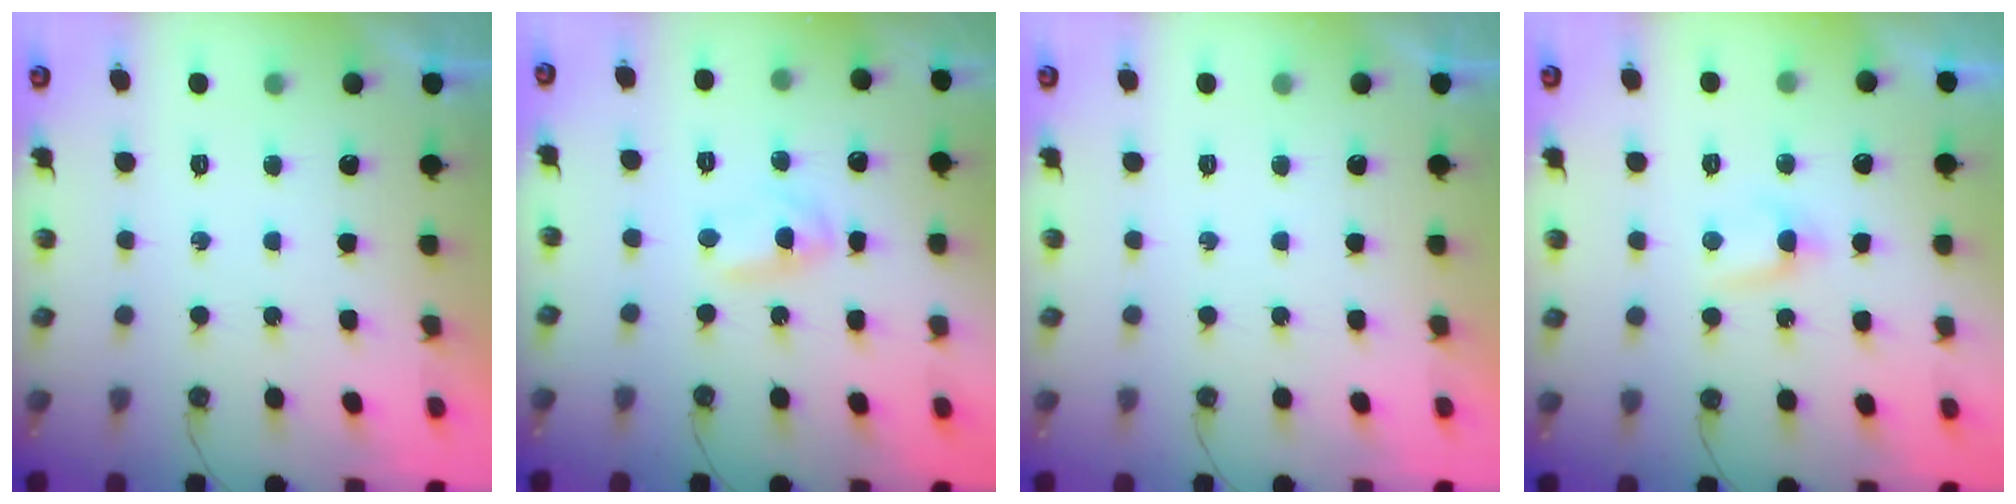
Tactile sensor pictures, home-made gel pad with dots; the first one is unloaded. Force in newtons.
{"total": 2.7, "press": 2.7, "slide": 0.2}
{"total": 0.0}
{"total": 4.0, "press": 3.9, "slide": 0.6}